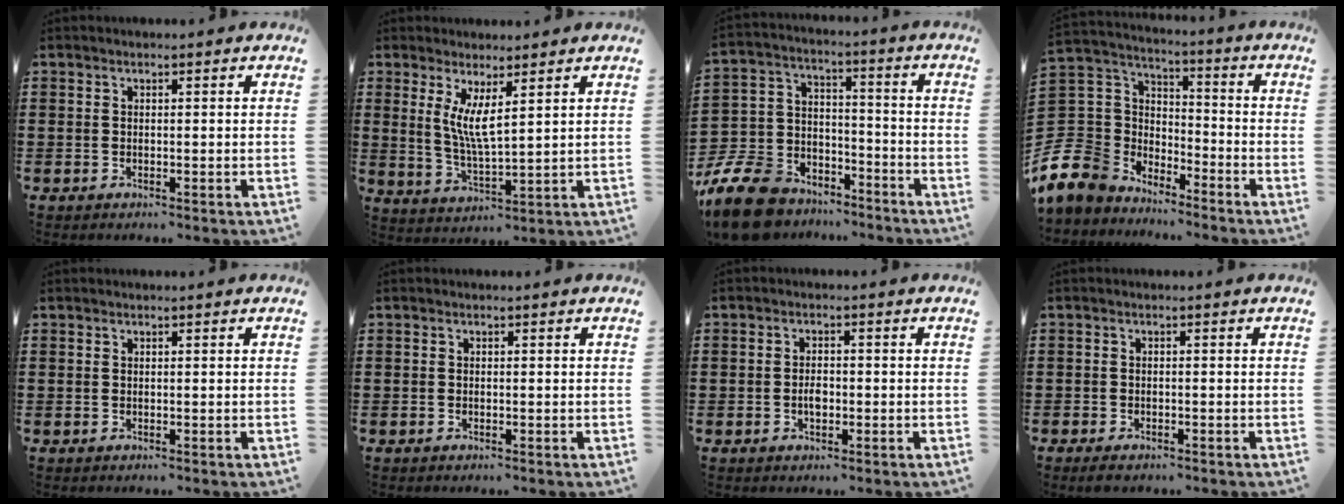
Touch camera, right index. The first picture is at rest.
{"total": 5.5, "force": [2.3, 1.0, 4.9], "torque": [-0.103, -0.003, 0.041]}
{"total": 12.8, "force": [-10.7, 5.7, 4.1], "torque": [-0.109, 0.047, -0.211]}
{"total": 8.8, "force": [-5.2, 7.1, 0.5], "torque": [-0.076, -0.005, -0.107]}
{"total": 0.0}
{"total": 0.0}
{"total": 2.3, "force": [-0.5, 1.4, 1.8], "torque": [-0.025, -0.001, -0.010]}
{"total": 1.2, "force": [-1.1, 0.4, 0.2], "torque": [-0.007, 0.000, -0.023]}